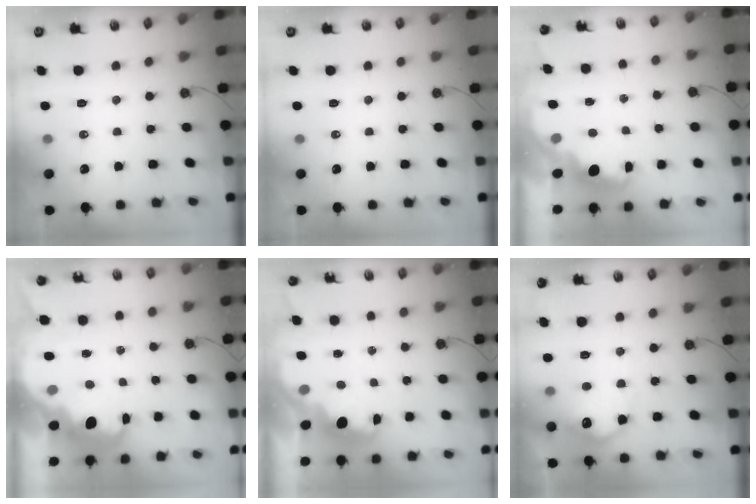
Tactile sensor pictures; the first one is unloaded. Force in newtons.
{"total": 0.0}
{"total": 2.0, "press": 1.9, "slide": 0.6}
{"total": 9.5, "press": 9.4, "slide": 0.9}
{"total": 3.0, "press": 2.9, "slide": 0.7}
{"total": 12.9, "press": 12.9, "slide": 0.7}